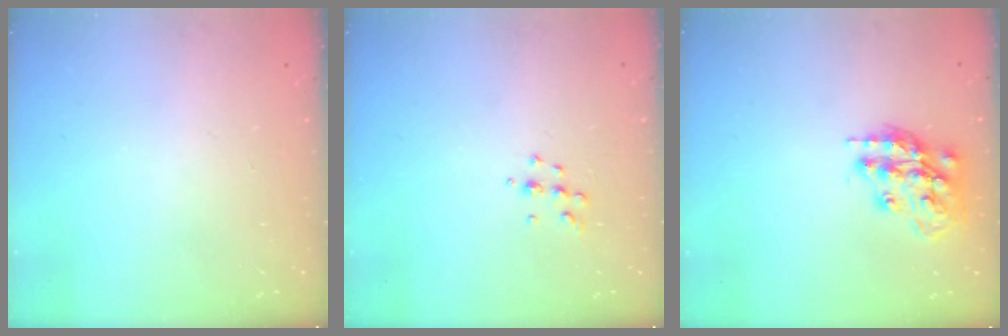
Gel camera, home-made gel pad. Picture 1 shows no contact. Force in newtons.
{"total": 4.7, "press": 4.6, "slide": 0.8}
{"total": 15.5, "press": 15.5, "slide": 1.1}